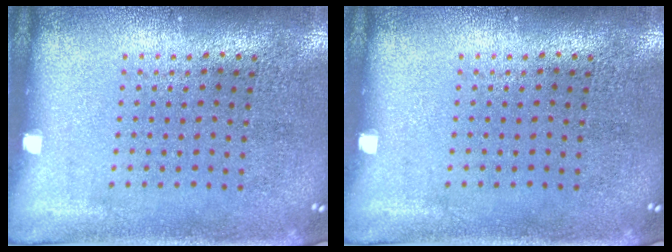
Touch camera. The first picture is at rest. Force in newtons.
{"total": 0.0}